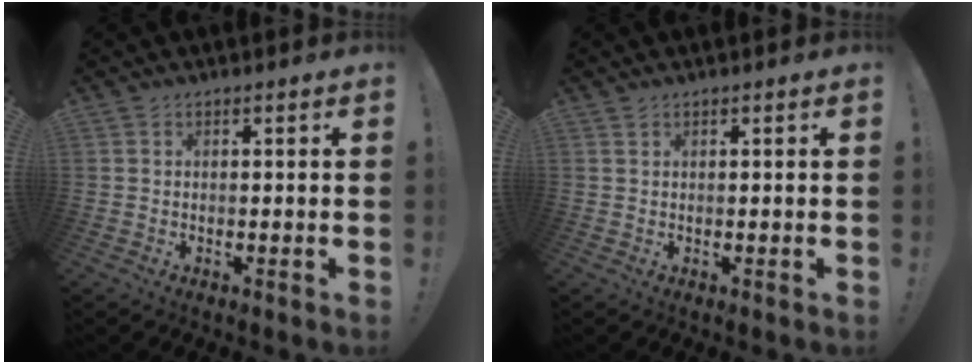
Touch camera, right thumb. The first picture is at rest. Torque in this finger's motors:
{"motor_torque": [-0.25, 0.08, -0.06, 0.23, 0.09]}